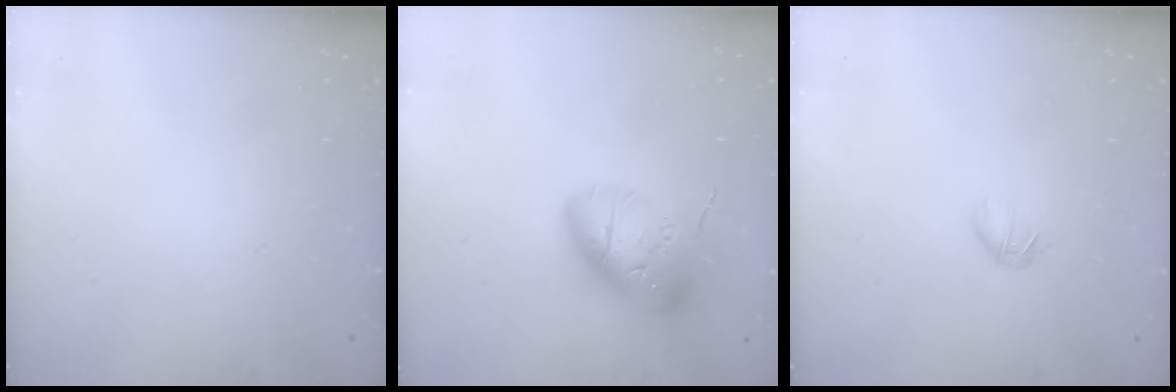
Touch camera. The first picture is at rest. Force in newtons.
{"total": 16.2, "press": 16.0, "slide": 3.0}
{"total": 3.7, "press": 3.6, "slide": 1.0}